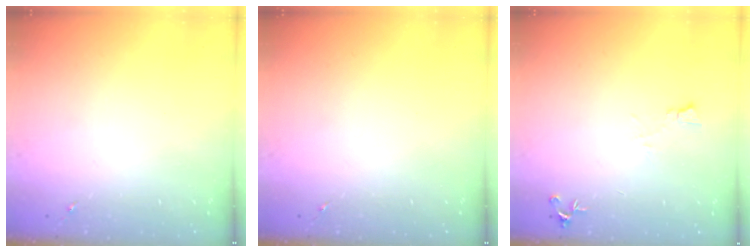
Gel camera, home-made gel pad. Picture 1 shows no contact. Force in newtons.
{"total": 0.0}
{"total": 5.9, "press": 5.8, "slide": 1.0}